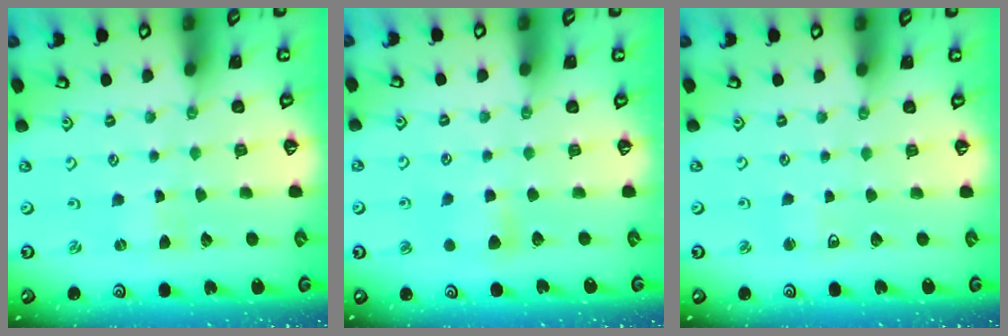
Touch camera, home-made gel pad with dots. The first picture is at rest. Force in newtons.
{"total": 5.7, "press": 5.7, "slide": 0.6}
{"total": 2.8, "press": 2.7, "slide": 0.7}